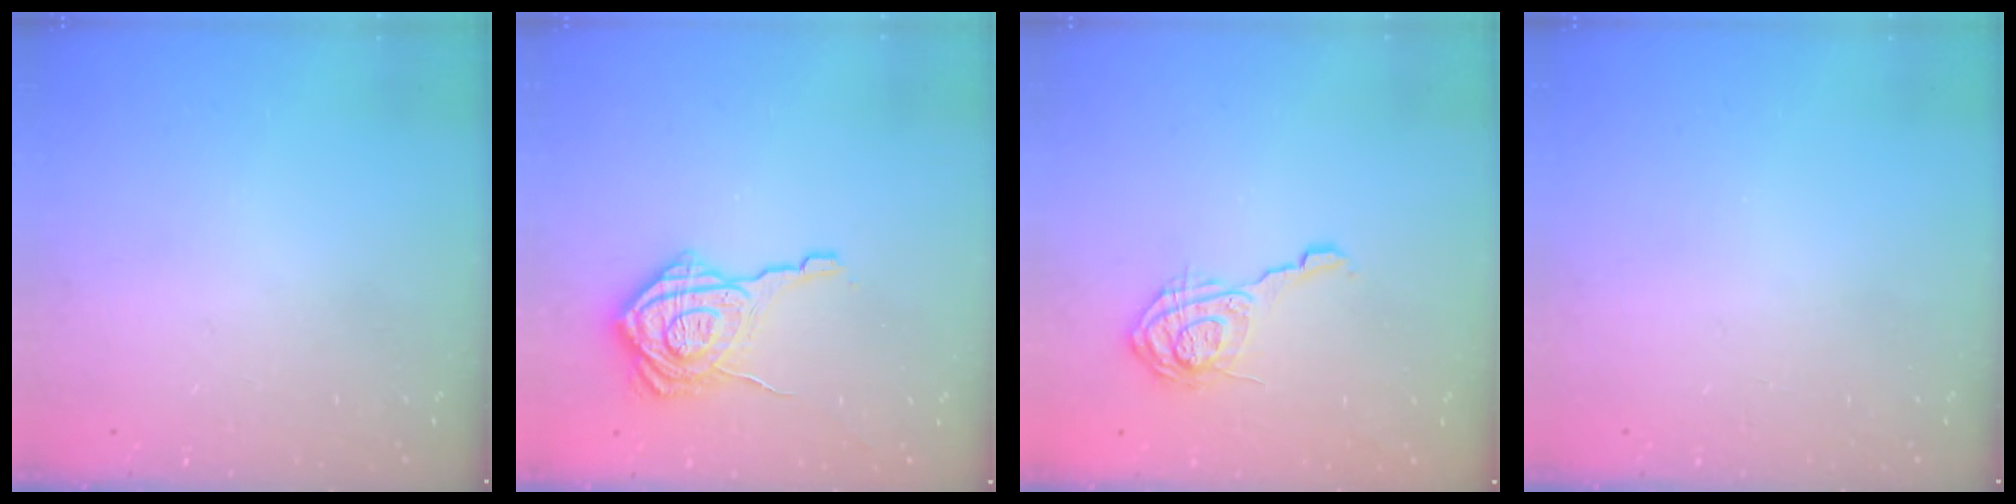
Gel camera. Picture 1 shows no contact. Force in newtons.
{"total": 16.7, "press": 16.7, "slide": 0.9}
{"total": 13.0, "press": 13.0, "slide": 0.3}
{"total": 0.0}